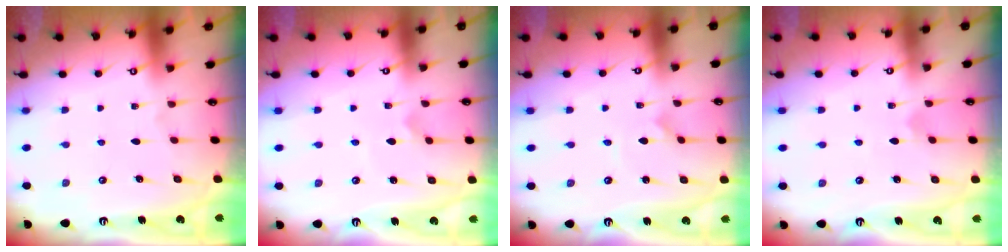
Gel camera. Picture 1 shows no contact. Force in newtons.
{"total": 1.7, "press": 1.6, "slide": 0.5}
{"total": 0.6, "press": 0.6, "slide": 0.1}
{"total": 2.4, "press": 2.4, "slide": 0.1}